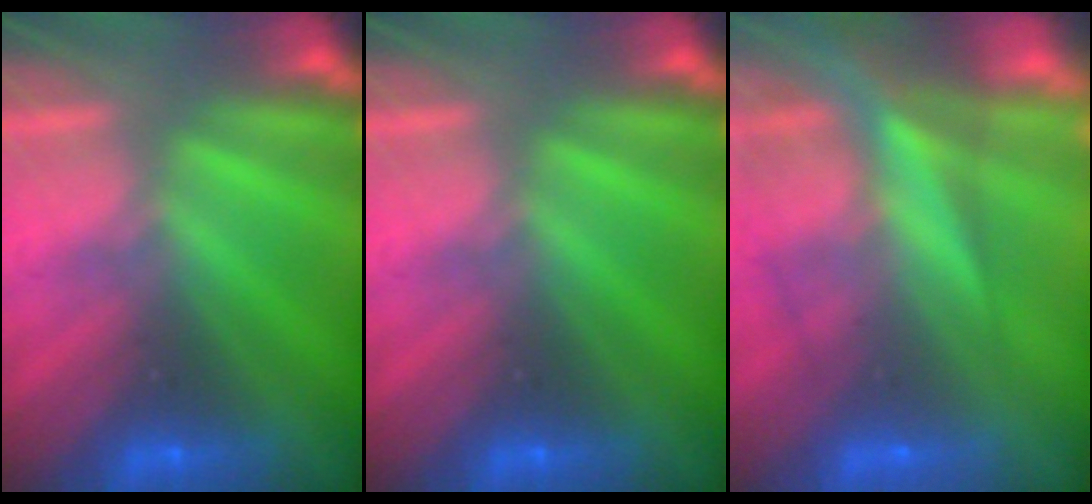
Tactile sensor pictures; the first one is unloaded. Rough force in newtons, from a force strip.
{"total": 0.0}
{"total": 6.9}